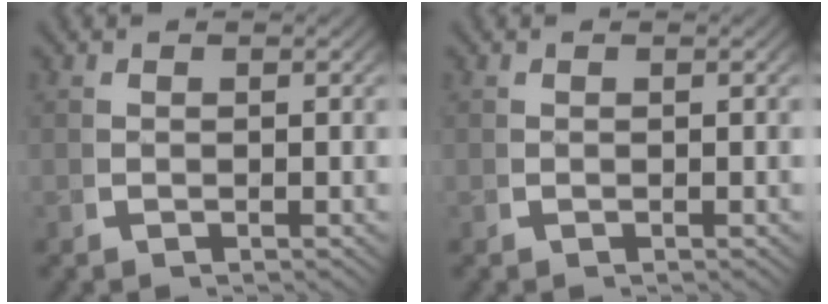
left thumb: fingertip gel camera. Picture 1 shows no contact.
{"total": 0.0}